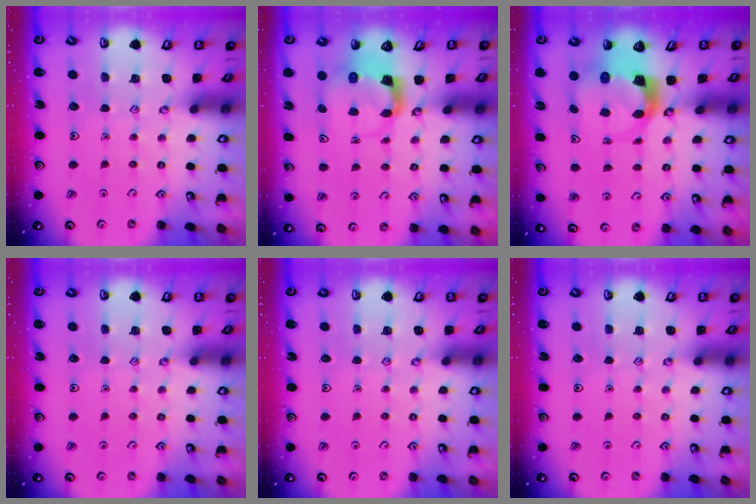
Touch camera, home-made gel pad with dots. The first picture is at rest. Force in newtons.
{"total": 3.8, "press": 3.8, "slide": 0.4}
{"total": 4.7, "press": 4.6, "slide": 0.7}
{"total": 0.0}
{"total": 0.0}
{"total": 0.0}